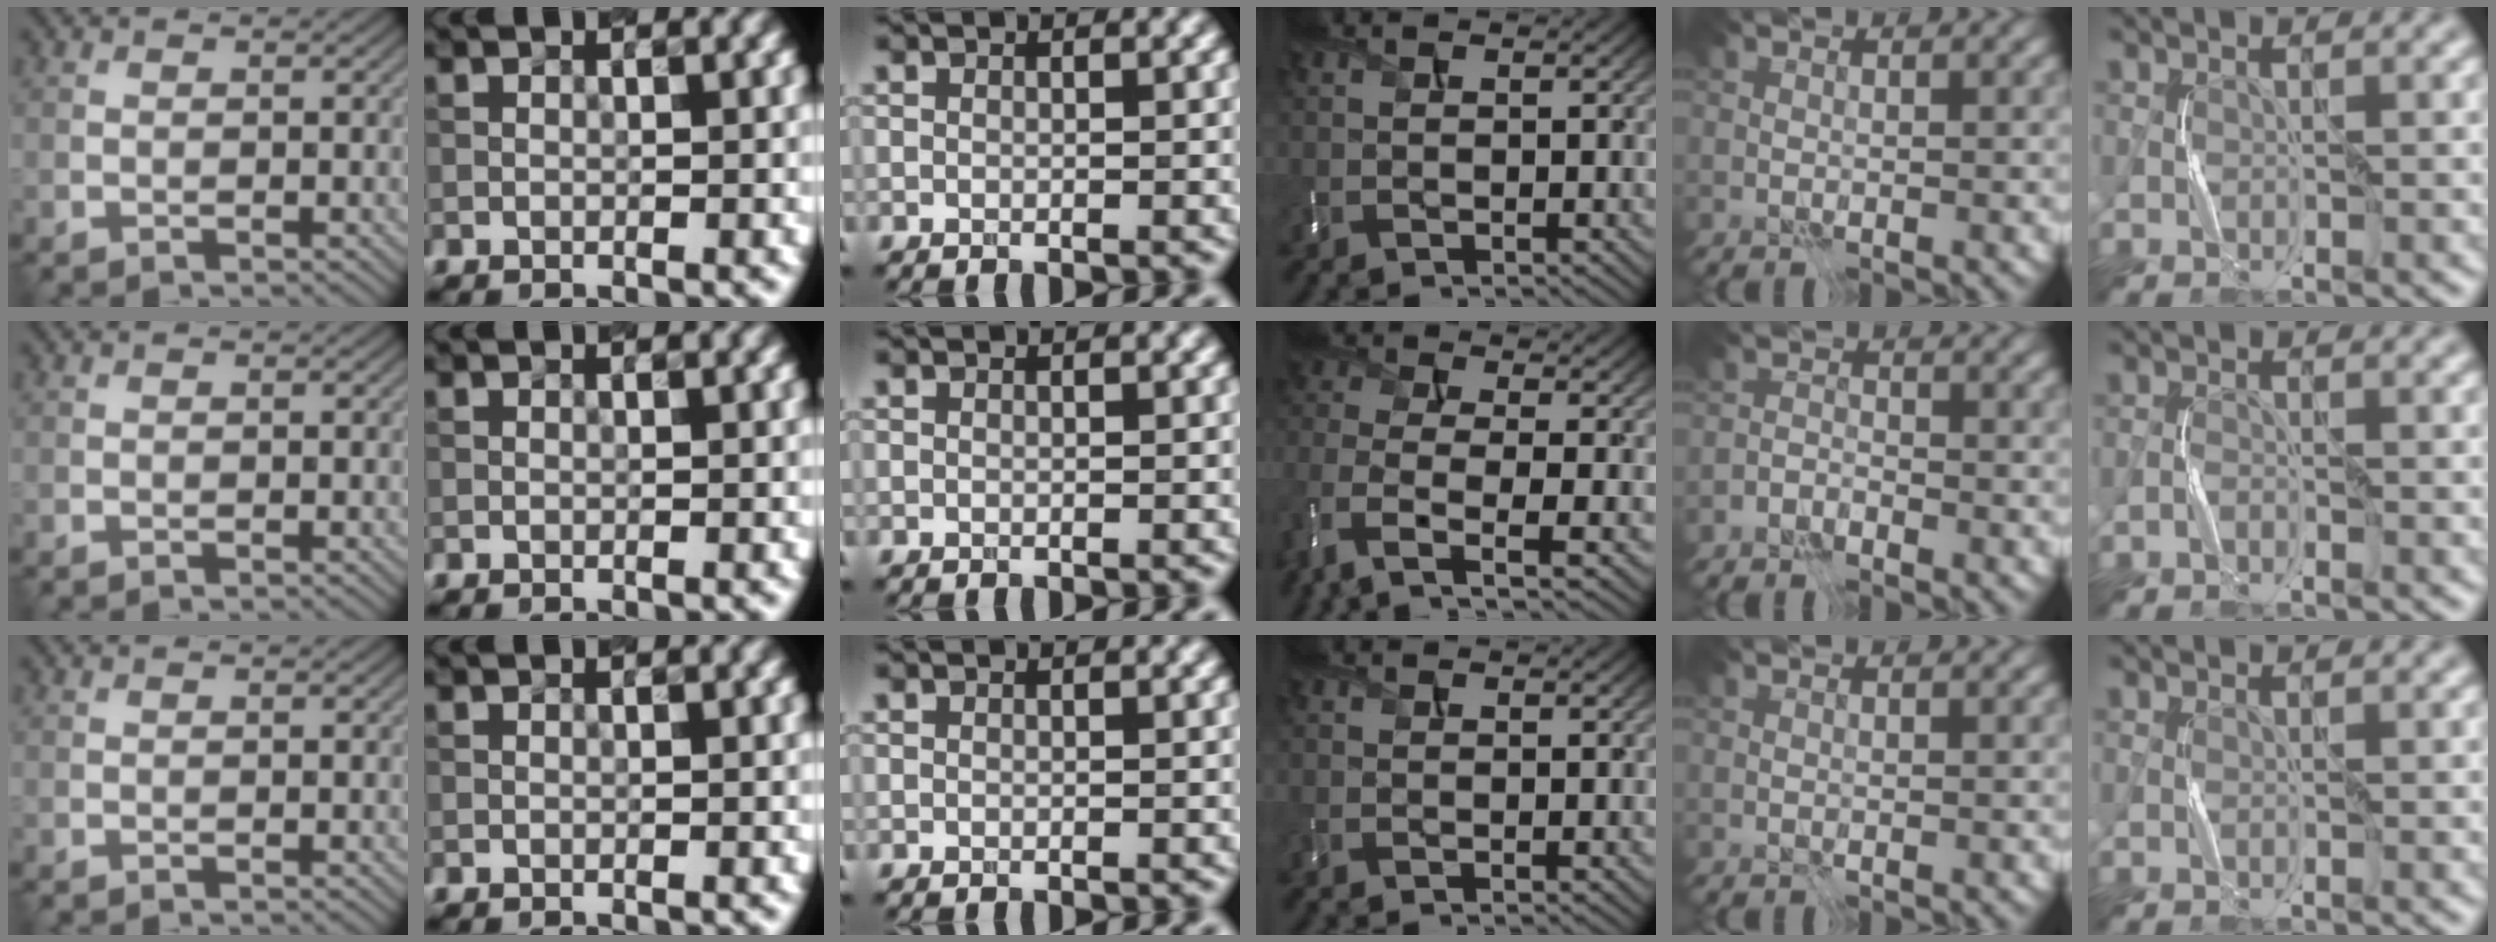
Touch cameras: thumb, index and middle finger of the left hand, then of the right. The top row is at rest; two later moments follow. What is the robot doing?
{"motion": "press", "object": "memory foam"}